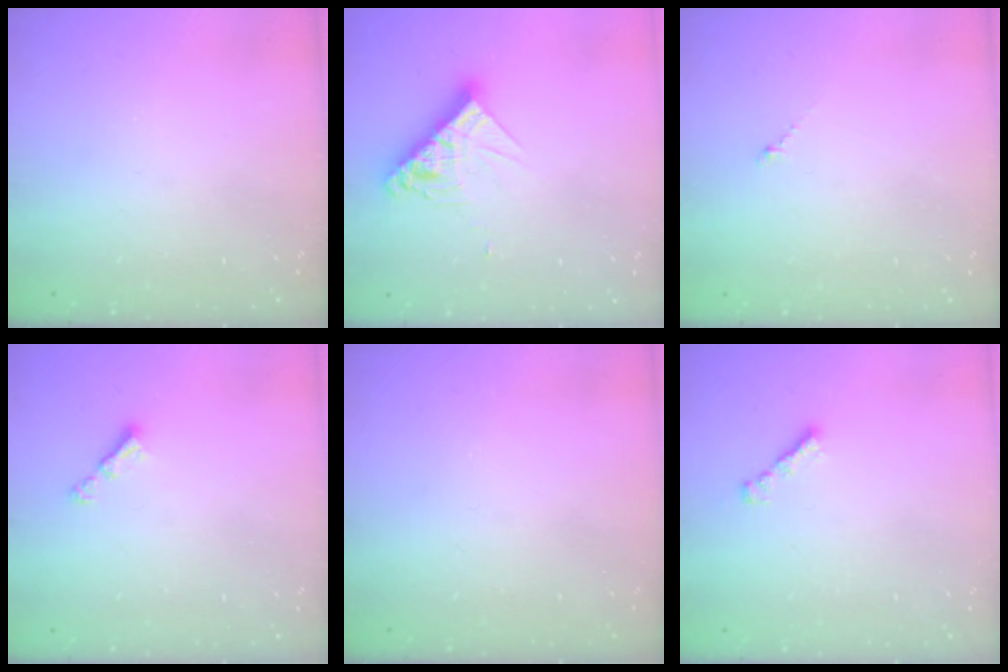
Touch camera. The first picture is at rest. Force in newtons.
{"total": 10.7, "press": 10.6, "slide": 1.0}
{"total": 0.7, "press": 0.6, "slide": 0.4}
{"total": 2.9, "press": 2.9, "slide": 0.3}
{"total": 0.0}
{"total": 1.6, "press": 1.5, "slide": 0.4}